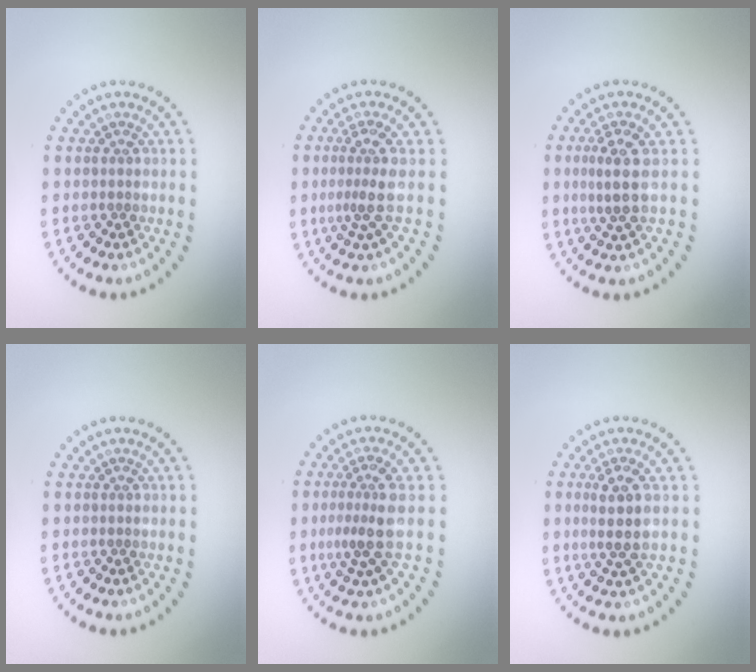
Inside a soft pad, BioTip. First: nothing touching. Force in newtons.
{"total": 2.5, "press": 1.8, "slide": 1.7}
{"total": 2.9, "press": 2.6, "slide": 1.3}
{"total": 0.0}
{"total": 3.3, "press": 2.7, "slide": 1.9}
{"total": 2.9, "press": 2.5, "slide": 1.6}